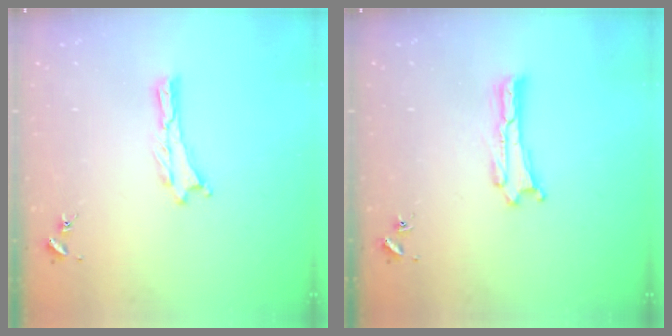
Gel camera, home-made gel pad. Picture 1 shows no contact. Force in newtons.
{"total": 0.0}